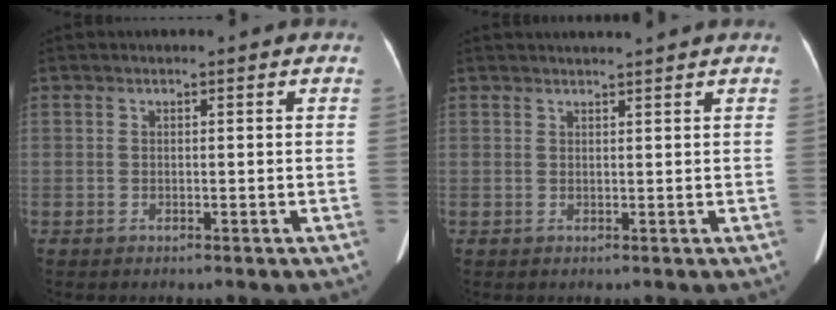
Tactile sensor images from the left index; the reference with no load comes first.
{"total": 3.3, "force": [3.1, -0.7, 1.0], "torque": [-0.011, 0.015, 0.043]}